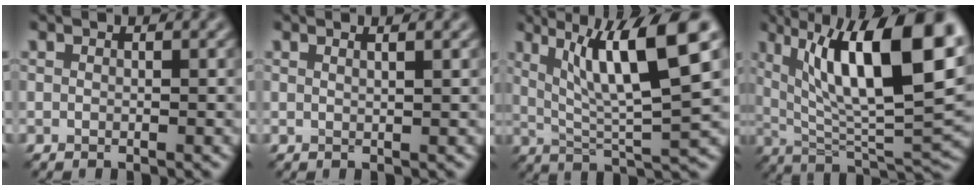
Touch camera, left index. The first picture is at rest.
{"total": 1.3, "force": [0.8, 0.4, 0.9], "torque": [-0.008, 0.001, 0.003]}
{"total": 10.0, "force": [4.1, 1.9, 9.0], "torque": [-0.142, 0.000, 0.075]}
{"total": 14.4, "force": [5.3, 4.6, 12.6], "torque": [-0.196, 0.003, 0.087]}